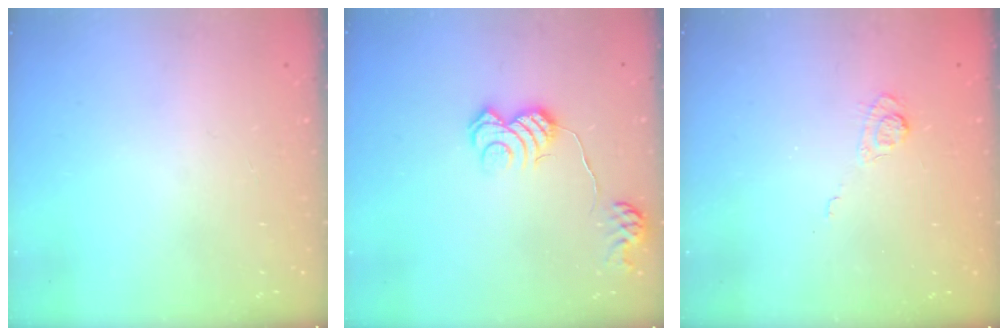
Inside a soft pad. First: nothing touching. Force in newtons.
{"total": 10.9, "press": 10.8, "slide": 0.8}
{"total": 3.4, "press": 3.1, "slide": 1.5}